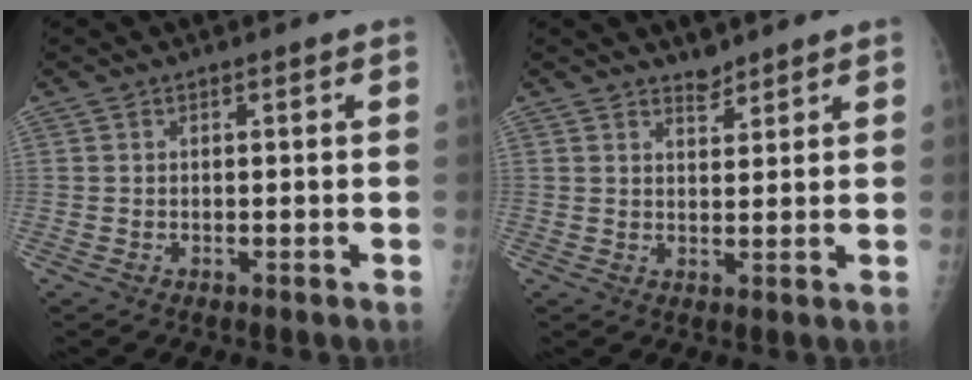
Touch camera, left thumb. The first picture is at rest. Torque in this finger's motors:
{"motor_torque": [-0.10, -0.02, -0.26, -0.06, -0.01]}